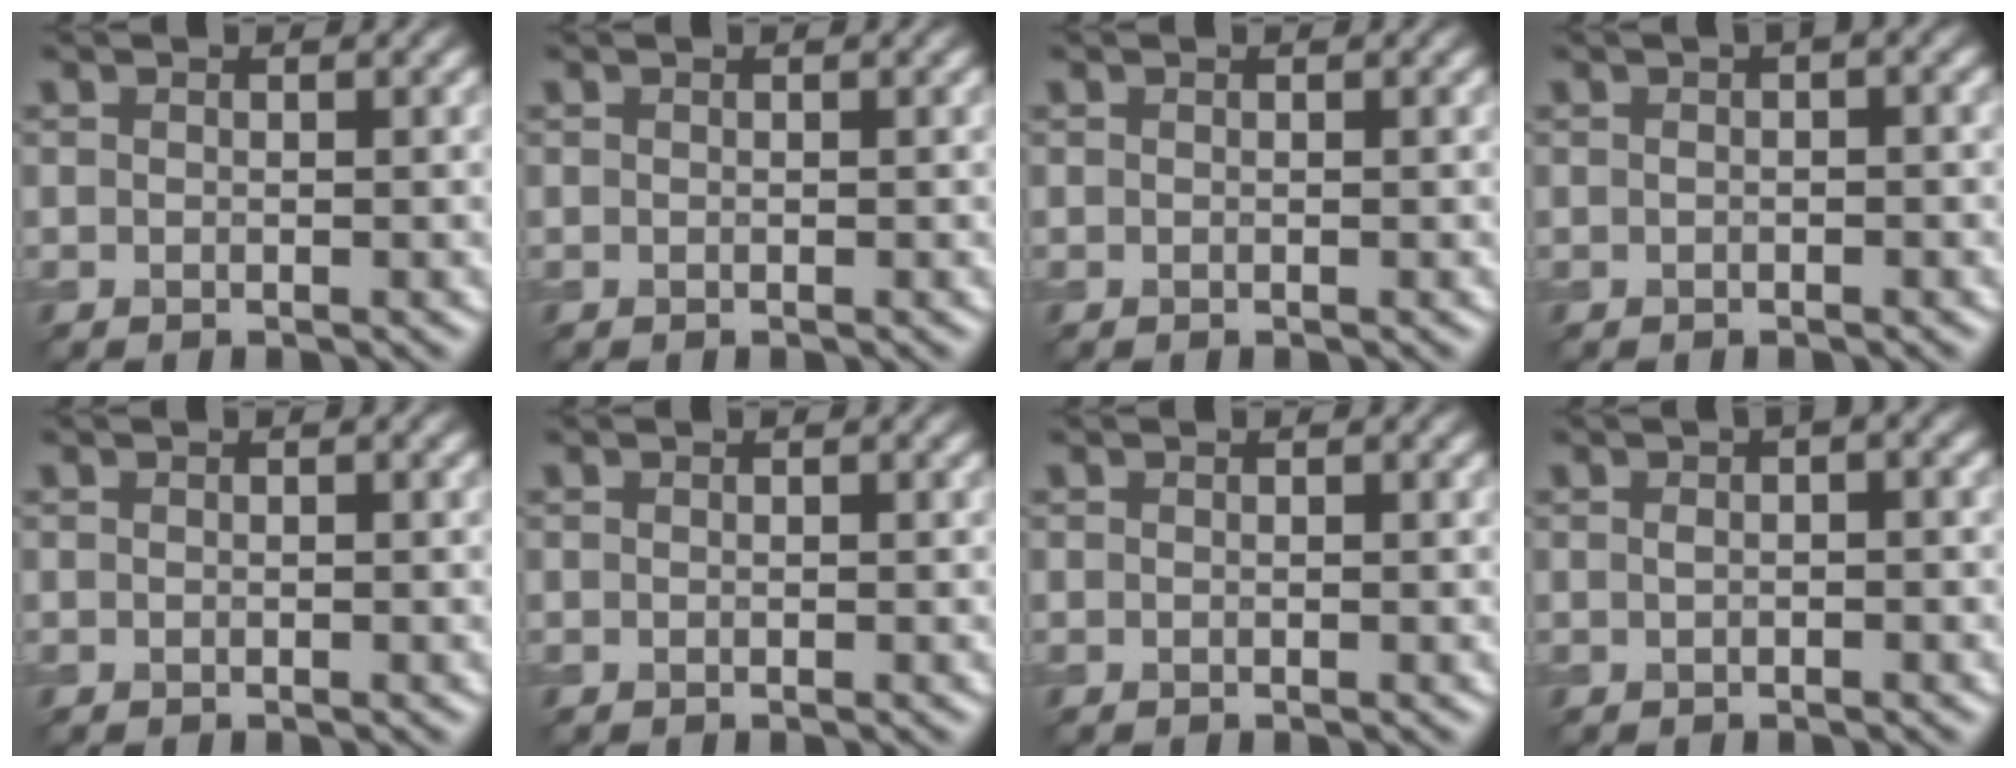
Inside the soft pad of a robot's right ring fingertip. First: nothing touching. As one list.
[{"total": 0.0}, {"total": 0.0}, {"total": 1.2, "force": [0.2, 0.3, 1.1], "torque": [-0.021, 0.002, 0.002]}, {"total": 0.0}, {"total": 0.0}, {"total": 0.0}, {"total": 1.5, "force": [0.3, 0.5, 1.4], "torque": [-0.027, 0.005, 0.003]}]